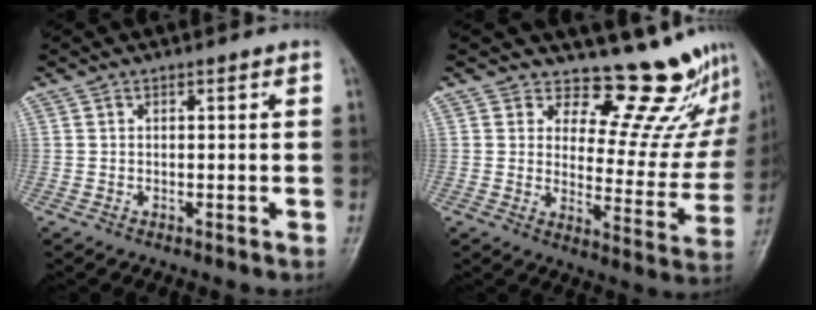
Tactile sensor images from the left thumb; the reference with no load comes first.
{"total": 14.4, "force": [13.0, 5.0, 3.8], "torque": [-0.002, -0.136, 0.158]}